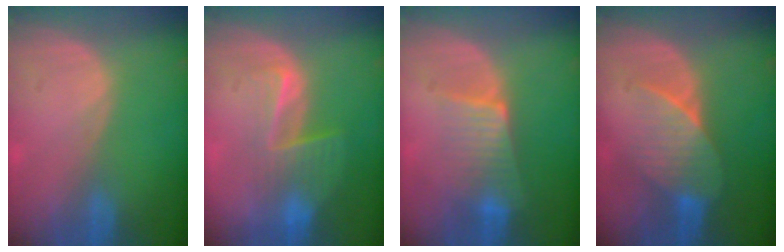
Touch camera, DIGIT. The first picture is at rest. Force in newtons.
{"total": 6.8, "press": 5.9, "slide": 3.5}
{"total": 6.6, "press": 5.9, "slide": 2.9}
{"total": 7.1, "press": 6.4, "slide": 3.0}